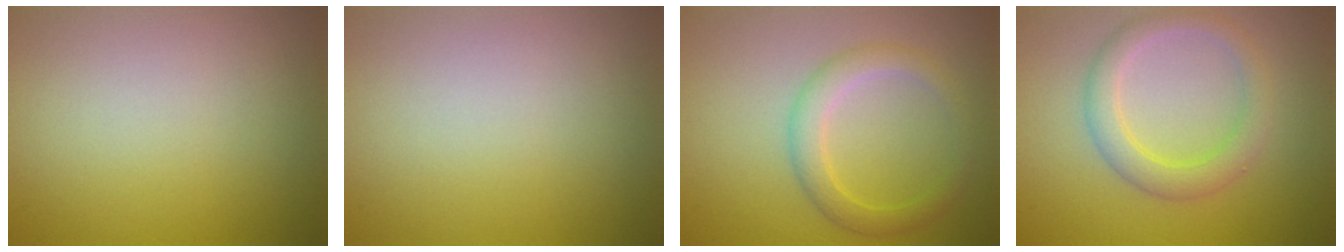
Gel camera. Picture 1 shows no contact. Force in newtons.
{"total": 0.0}
{"total": 2.9, "press": 2.8, "slide": 0.2}
{"total": 3.2, "press": 3.2, "slide": 0.1}